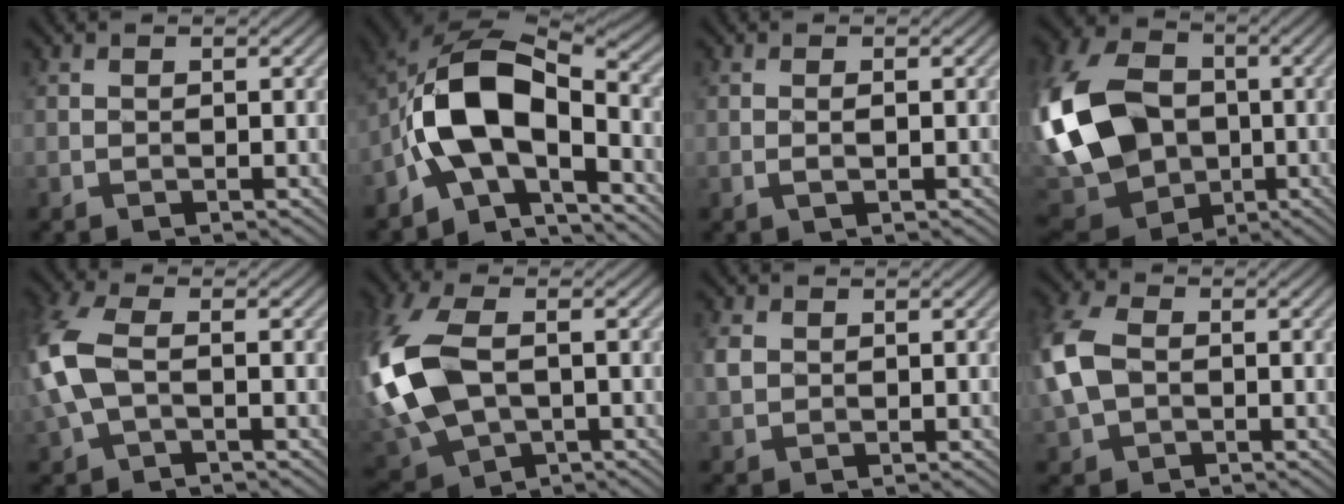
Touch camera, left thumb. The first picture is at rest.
{"total": 11.9, "force": [-3.5, 6.5, 9.4], "torque": [-0.178, 0.004, -0.076]}
{"total": 0.9, "force": [-0.2, 0.2, 0.9], "torque": [-0.017, 0.000, -0.004]}
{"total": 18.1, "force": [-2.1, 13.7, 11.6], "torque": [-0.292, -0.008, -0.035]}
{"total": 7.4, "force": [-0.2, 4.1, 6.2], "torque": [-0.177, 0.007, -0.010]}
{"total": 14.2, "force": [-0.4, 8.4, 11.4], "torque": [-0.314, -0.006, -0.006]}
{"total": 1.8, "force": [0.4, 1.5, 0.9], "torque": [-0.026, 0.001, 0.010]}
{"total": 7.7, "force": [-0.5, 5.4, 5.5], "torque": [-0.169, 0.009, -0.015]}